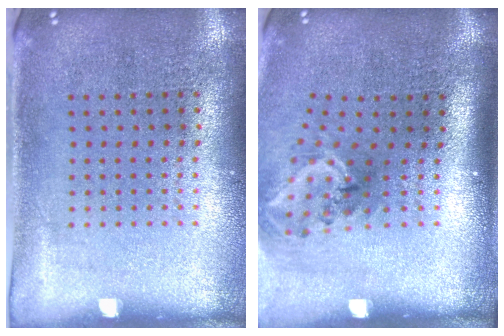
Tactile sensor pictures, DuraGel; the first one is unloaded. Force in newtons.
{"total": 2.1, "press": 1.3, "slide": 1.6}